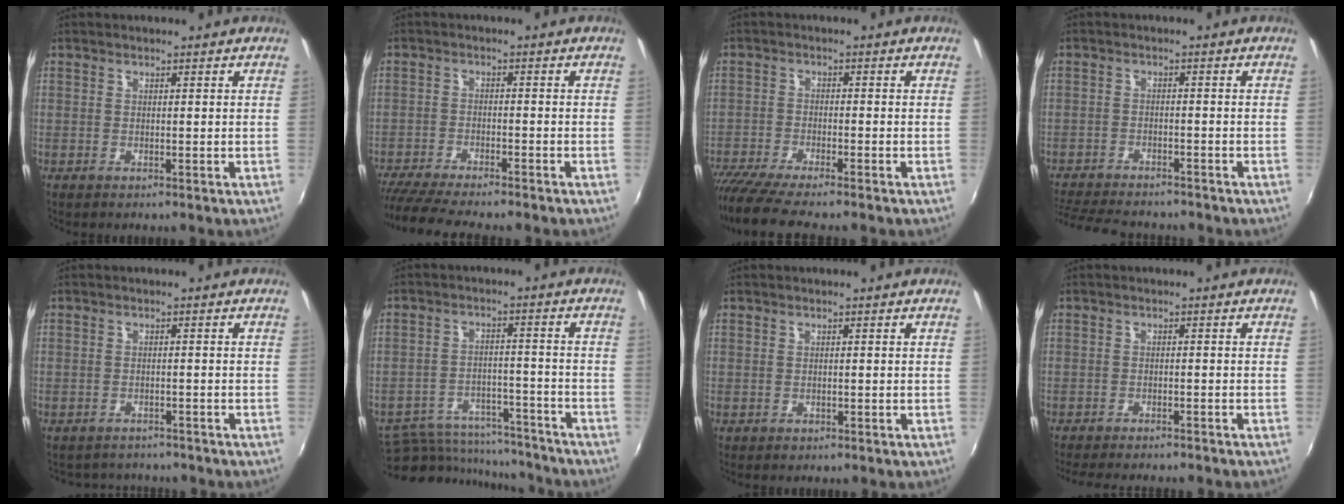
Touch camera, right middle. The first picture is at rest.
{"total": 11.7, "force": [-10.3, 1.2, 5.4], "torque": [-0.128, -0.031, -0.170]}
{"total": 9.8, "force": [-8.5, 0.5, 4.9], "torque": [-0.118, -0.041, -0.149]}
{"total": 12.6, "force": [-11.2, 3.4, 4.8], "torque": [-0.121, -0.018, -0.177]}
{"total": 5.2, "force": [-4.7, 2.1, 0.7], "torque": [-0.023, -0.009, -0.069]}
{"total": 15.9, "force": [-13.9, 6.0, 4.8], "torque": [-0.110, 0.010, -0.187]}
{"total": 0.6, "force": [-0.4, 0.4, 0.1], "torque": [-0.001, -0.003, -0.007]}
{"total": 8.8, "force": [-7.8, 1.5, 3.7], "torque": [-0.087, -0.018, -0.117]}